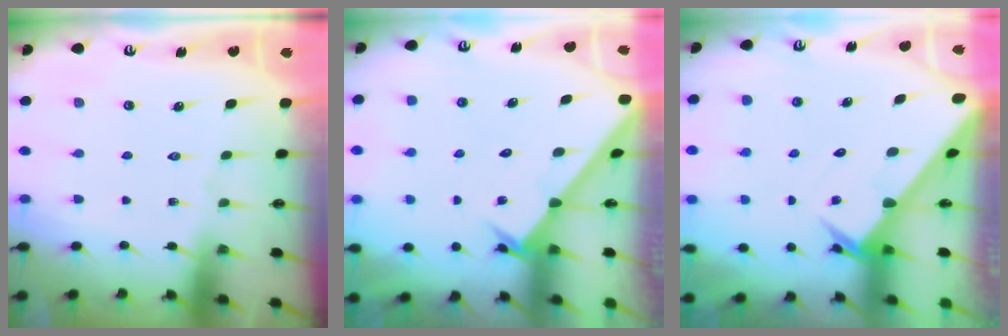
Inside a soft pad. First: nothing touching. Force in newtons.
{"total": 2.2, "press": 2.2, "slide": 0.2}
{"total": 3.0, "press": 3.0, "slide": 0.2}